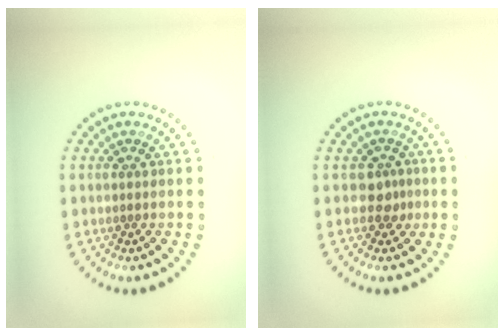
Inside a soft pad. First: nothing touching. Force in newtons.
{"total": 1.7, "press": 1.3, "slide": 1.1}